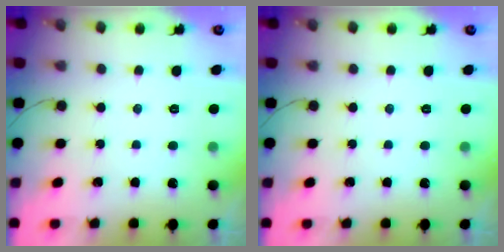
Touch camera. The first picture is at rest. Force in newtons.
{"total": 0.0}